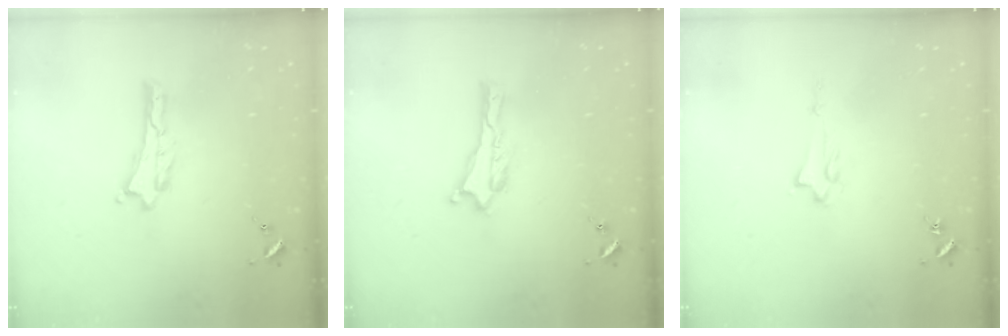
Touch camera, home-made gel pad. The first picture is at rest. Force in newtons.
{"total": 0.0}
{"total": 1.3, "press": 1.3, "slide": 0.2}